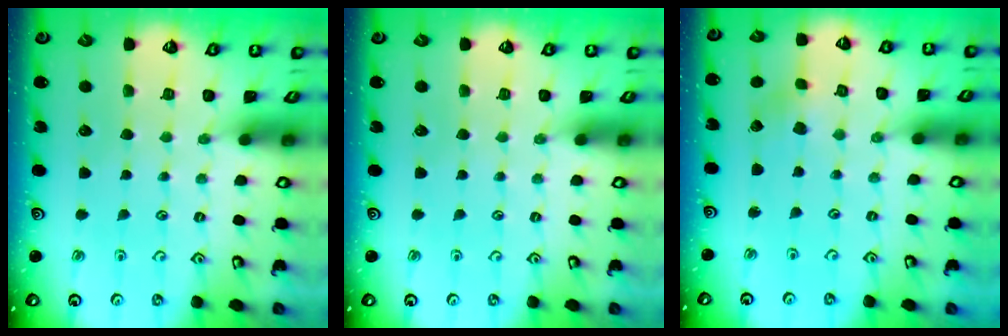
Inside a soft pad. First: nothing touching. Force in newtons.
{"total": 0.0}
{"total": 2.0, "press": 2.0, "slide": 0.3}